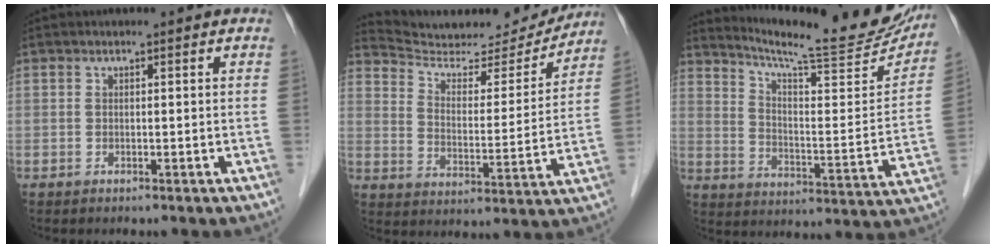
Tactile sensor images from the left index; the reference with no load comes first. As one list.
[{"total": 15.3, "force": [14.8, 2.4, 3.0], "torque": [-0.049, -0.023, 0.216]}, {"total": 21.1, "force": [19.2, 1.8, 8.4], "torque": [-0.127, -0.066, 0.251]}]